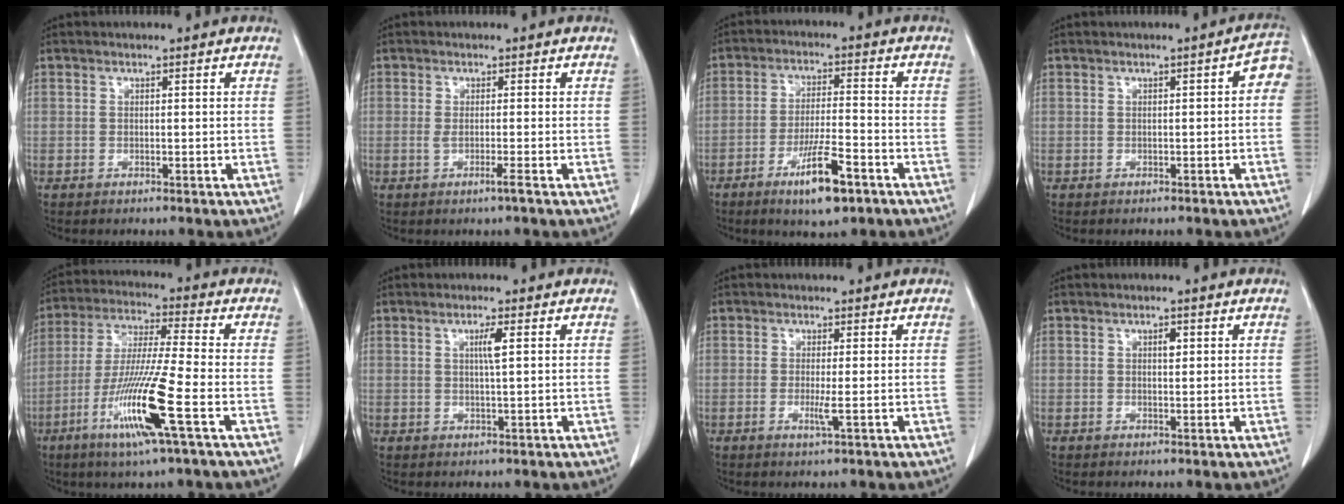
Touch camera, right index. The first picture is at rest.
{"total": 2.0, "force": [-0.8, -0.5, 1.7], "torque": [-0.030, -0.005, -0.017]}
{"total": 8.9, "force": [-5.1, 1.3, 7.1], "torque": [-0.128, -0.012, -0.084]}
{"total": 2.7, "force": [0.0, 1.1, 2.5], "torque": [-0.022, 0.014, -0.004]}
{"total": 13.9, "force": [-5.5, -0.8, 12.7], "torque": [-0.258, -0.025, -0.107]}
{"total": 2.4, "force": [0.7, -0.3, 2.3], "torque": [-0.042, -0.001, 0.011]}
{"total": 2.0, "force": [-0.4, -0.3, 1.9], "torque": [-0.039, -0.005, -0.007]}
{"total": 1.2, "force": [0.4, 0.5, 1.0], "torque": [-0.016, 0.001, 0.006]}